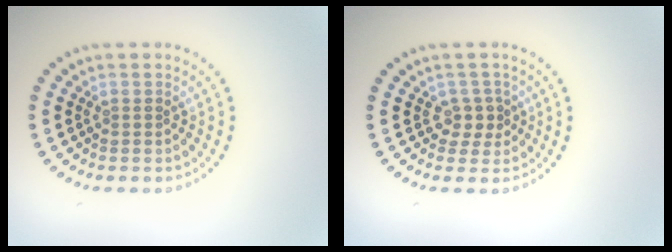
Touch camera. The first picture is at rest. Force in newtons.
{"total": 1.9, "press": 1.6, "slide": 1.0}